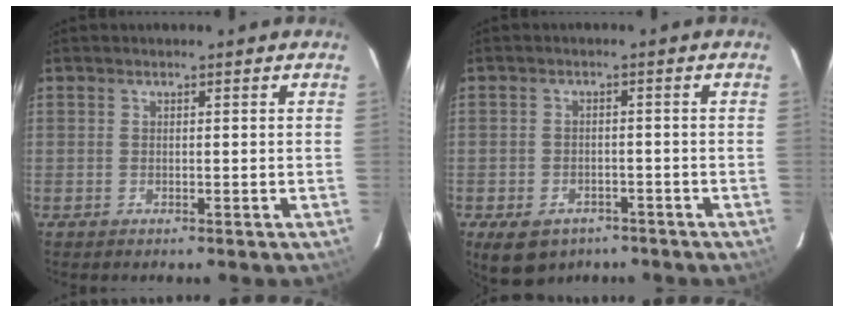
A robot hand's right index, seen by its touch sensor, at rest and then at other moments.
{"total": 8.0, "force": [-5.2, 5.1, 3.3], "torque": [-0.077, -0.003, -0.069]}